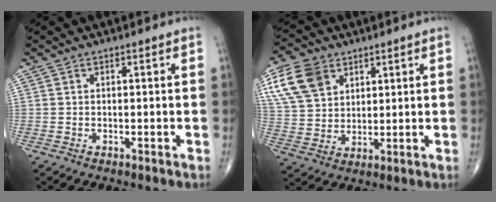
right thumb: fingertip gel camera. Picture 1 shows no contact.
{"total": 11.5, "force": [5.4, 8.1, 6.1], "torque": [-0.108, -0.010, 0.108]}